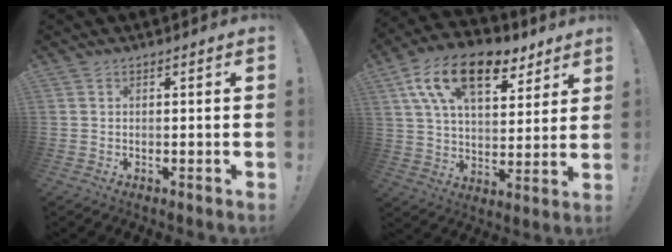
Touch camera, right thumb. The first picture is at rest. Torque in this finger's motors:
{"motor_torque": [0.94, 3.24, 0.75, -0.14, 0.21]}